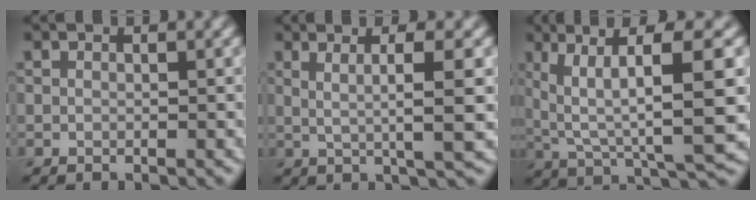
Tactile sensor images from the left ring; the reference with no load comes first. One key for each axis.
{"total": 4.9, "fx": 0.8, "fy": 0.8, "fz": 4.7, "tx": -0.073, "ty": 0.002, "tz": 0.016}
{"total": 10.5, "fx": 2.7, "fy": 2.6, "fz": 9.8, "tx": -0.160, "ty": 0.005, "tz": 0.055}